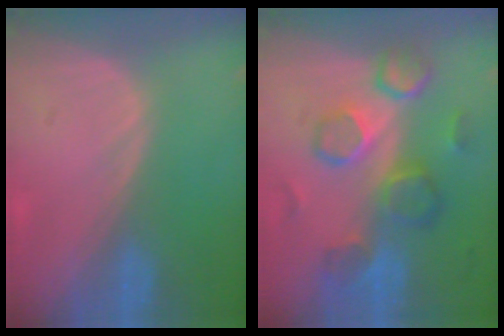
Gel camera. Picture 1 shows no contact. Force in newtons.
{"total": 9.7, "press": 8.9, "slide": 3.8}